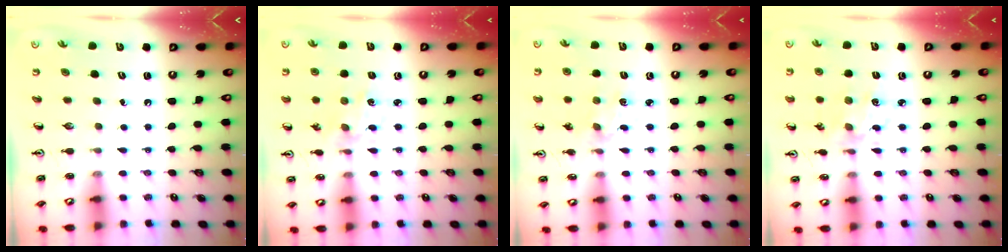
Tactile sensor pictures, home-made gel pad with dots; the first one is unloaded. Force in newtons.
{"total": 1.3, "press": 1.3, "slide": 0.2}
{"total": 1.9, "press": 1.9, "slide": 0.4}
{"total": 2.9, "press": 2.9, "slide": 0.2}